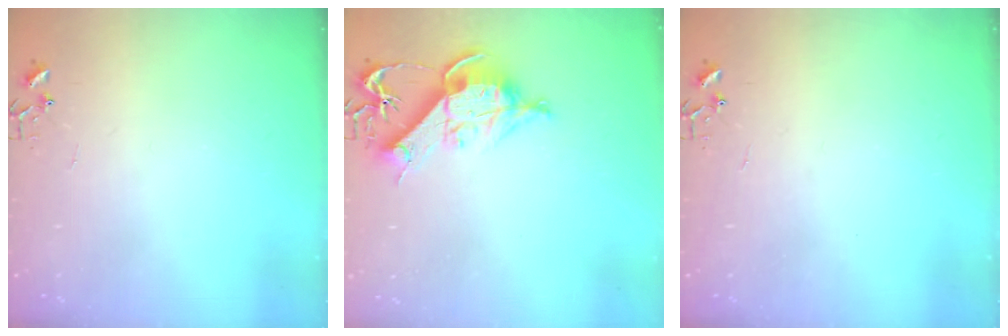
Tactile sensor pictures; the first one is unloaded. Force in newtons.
{"total": 11.0, "press": 11.0, "slide": 1.3}
{"total": 0.0}